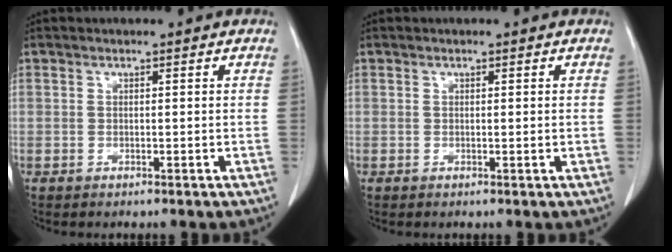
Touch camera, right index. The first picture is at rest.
{"total": 0.6, "force": [-0.1, 0.0, 0.6], "torque": [-0.010, -0.002, 0.000]}